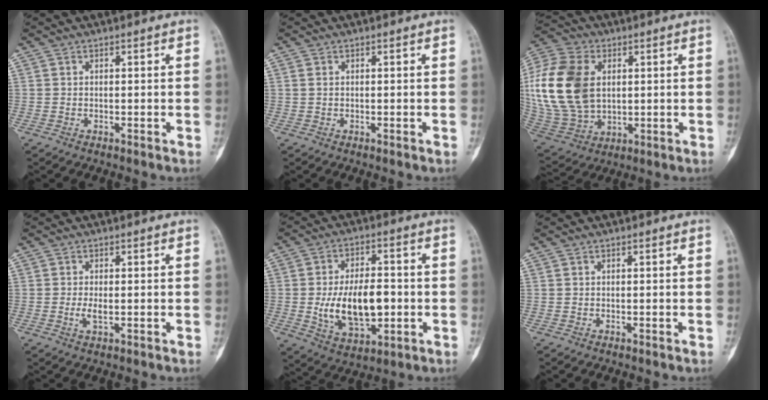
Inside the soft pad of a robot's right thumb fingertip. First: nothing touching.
{"total": 0.8, "force": [0.2, 0.6, 0.5], "torque": [-0.014, 0.002, 0.006]}
{"total": 22.5, "force": [3.4, 15.3, 16.1], "torque": [-0.354, -0.009, 0.074]}
{"total": 2.1, "force": [-0.3, 0.8, 1.9], "torque": [-0.044, -0.004, -0.005]}
{"total": 14.3, "force": [-1.6, 8.0, 11.8], "torque": [-0.183, 0.005, -0.016]}
{"total": 0.0}